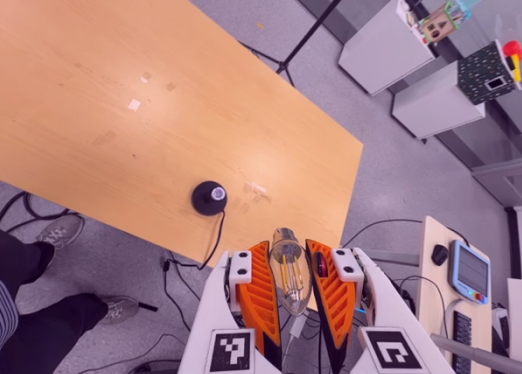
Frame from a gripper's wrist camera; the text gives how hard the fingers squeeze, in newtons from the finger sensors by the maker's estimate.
{"total": 20.7, "left": 22.2, "right": 19.2}